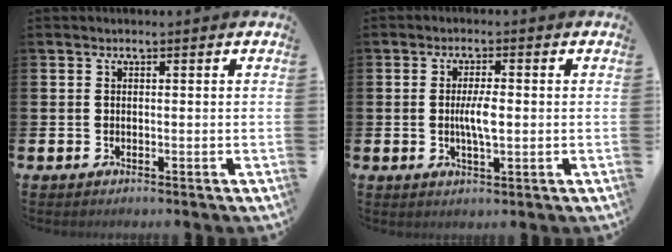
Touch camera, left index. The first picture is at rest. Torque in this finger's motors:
{"motor_torque": [0.95, 0.26, 0.16, 0.08]}